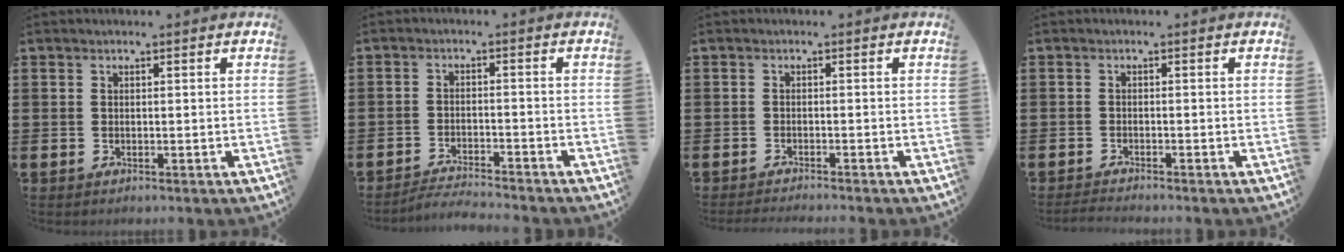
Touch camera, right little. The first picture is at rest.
{"total": 2.5, "force": [-2.5, -0.2, 0.0], "torque": [-0.004, 0.004, -0.054]}
{"total": 1.0, "force": [-0.9, -0.2, 0.1], "torque": [-0.002, -0.001, -0.019]}
{"total": 1.1, "force": [-1.0, -0.1, 0.3], "torque": [-0.006, 0.000, -0.021]}